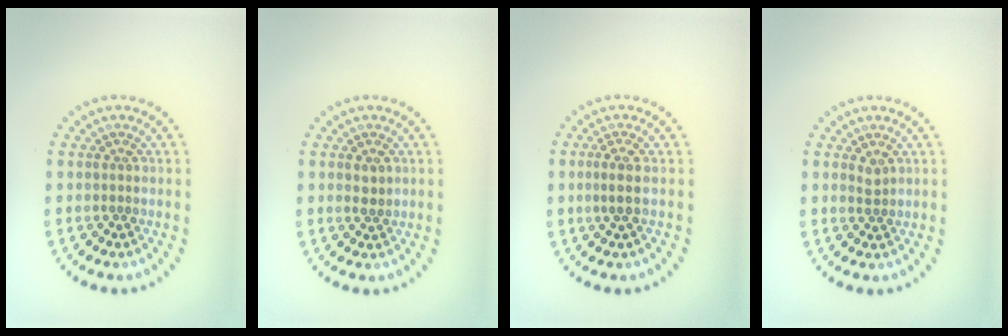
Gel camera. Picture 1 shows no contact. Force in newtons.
{"total": 1.2, "press": 1.1, "slide": 0.4}
{"total": 1.6, "press": 1.3, "slide": 1.0}
{"total": 0.9, "press": 0.7, "slide": 0.6}